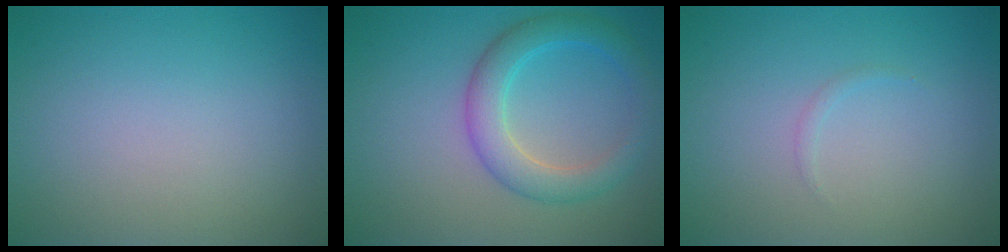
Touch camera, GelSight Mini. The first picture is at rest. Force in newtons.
{"total": 4.2, "press": 4.2, "slide": 0.1}
{"total": 0.5, "press": 0.5, "slide": 0.0}